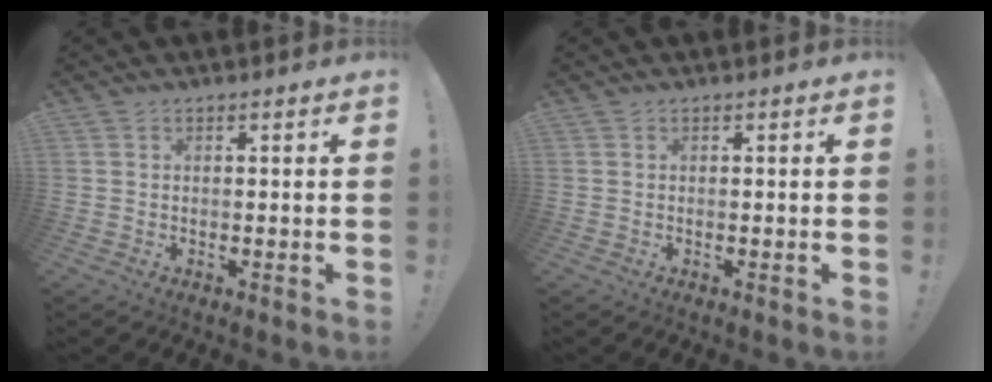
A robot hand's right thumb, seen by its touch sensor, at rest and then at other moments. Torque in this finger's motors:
{"motor_torque": [0.00, 0.00, -0.04, 0.04, 0.02]}